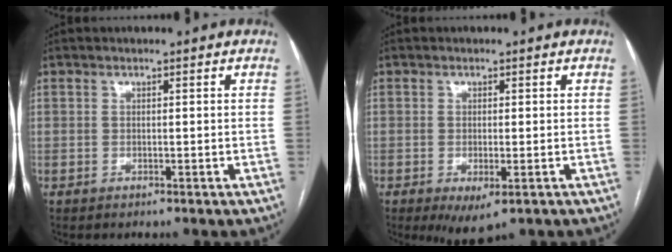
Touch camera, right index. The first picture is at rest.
{"total": 5.2, "force": [-2.9, 0.8, 4.3], "torque": [-0.069, -0.014, -0.041]}